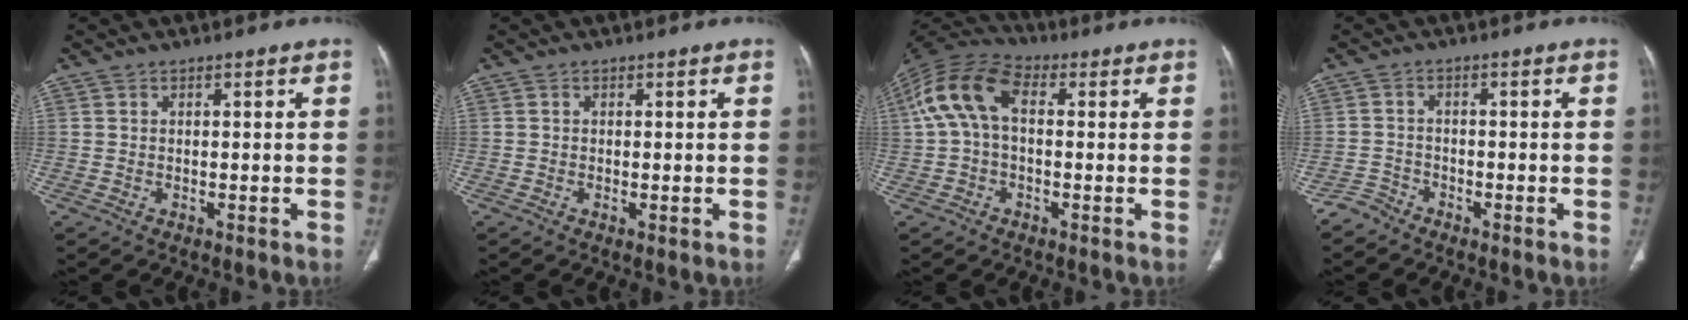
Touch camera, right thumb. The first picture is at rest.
{"total": 0.7, "force": [-0.1, 0.3, 0.6], "torque": [-0.014, -0.003, -0.003]}
{"total": 12.0, "force": [1.5, 7.4, 9.3], "torque": [-0.188, 0.036, 0.018]}
{"total": 2.4, "force": [-2.2, 0.8, -0.4], "torque": [0.014, 0.000, -0.050]}